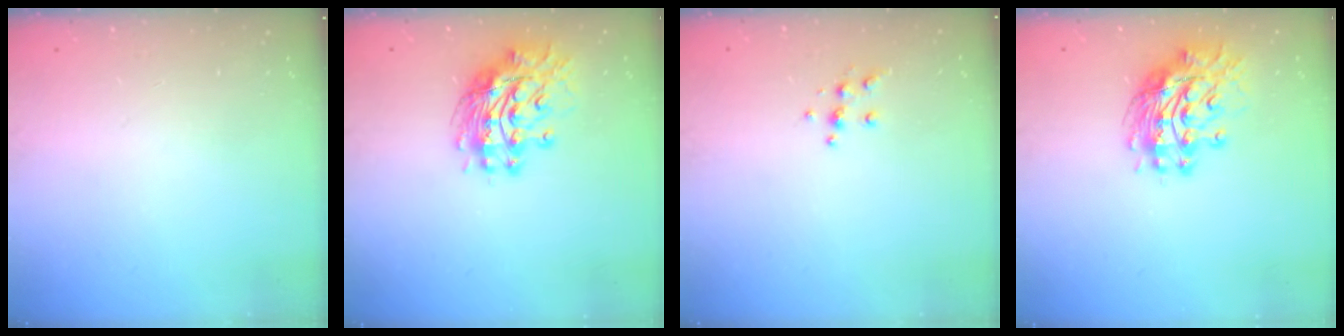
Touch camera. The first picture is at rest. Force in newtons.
{"total": 12.3, "press": 12.2, "slide": 1.6}
{"total": 5.6, "press": 5.6, "slide": 0.6}
{"total": 12.3, "press": 12.2, "slide": 1.6}